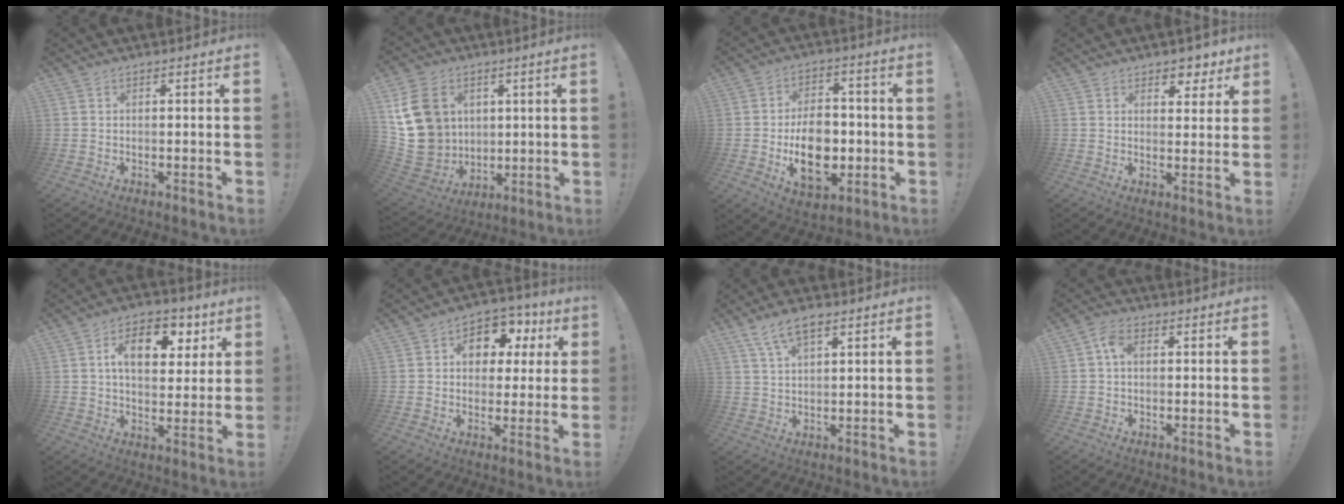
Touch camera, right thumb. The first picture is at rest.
{"total": 16.9, "force": [5.9, 14.1, 7.1], "torque": [-0.137, -0.013, 0.125]}
{"total": 15.0, "force": [-2.8, 10.8, 9.9], "torque": [-0.154, 0.013, -0.043]}
{"total": 5.6, "force": [4.1, 3.7, 1.0], "torque": [0.012, -0.038, 0.074]}
{"total": 12.4, "force": [4.7, 7.7, 8.6], "torque": [-0.121, -0.009, 0.080]}
{"total": 10.3, "force": [3.4, 8.0, 5.6], "torque": [-0.071, -0.013, 0.065]}
{"total": 7.1, "force": [4.1, 2.9, 5.1], "torque": [-0.093, -0.008, 0.076]}
{"total": 4.8, "force": [0.7, 3.1, 3.6], "torque": [-0.069, 0.013, 0.015]}